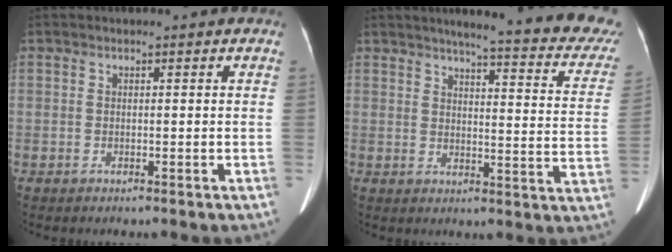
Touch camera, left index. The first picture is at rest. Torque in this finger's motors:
{"motor_torque": [0.92, -1.23, 0.05, 0.03]}